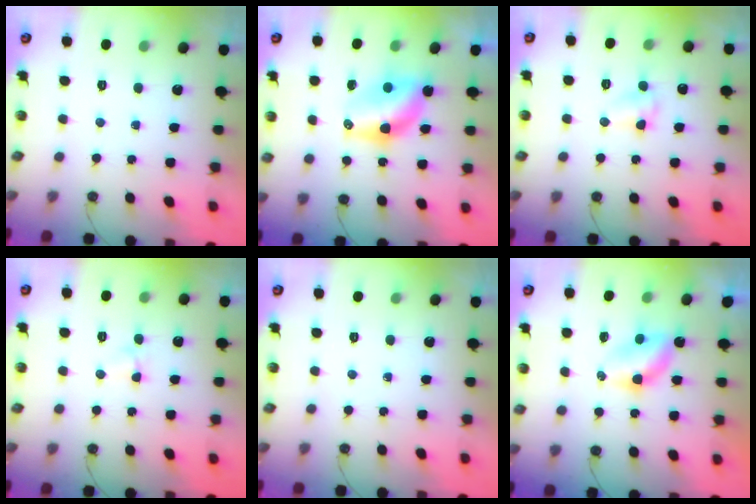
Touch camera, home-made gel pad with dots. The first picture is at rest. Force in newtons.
{"total": 8.1, "press": 7.9, "slide": 1.8}
{"total": 4.2, "press": 4.2, "slide": 0.5}
{"total": 3.8, "press": 3.8, "slide": 0.5}
{"total": 0.0}
{"total": 4.6, "press": 4.6, "slide": 0.5}